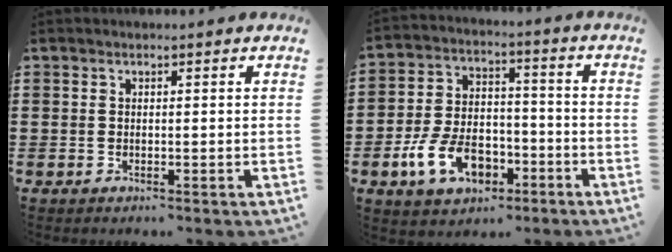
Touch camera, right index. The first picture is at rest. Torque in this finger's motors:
{"motor_torque": [2.14, 0.00, 0.61, 0.21]}